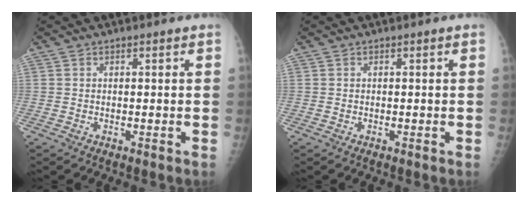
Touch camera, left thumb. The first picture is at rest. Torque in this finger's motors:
{"motor_torque": [0.00, 0.00, -0.03, -0.01, 0.00]}